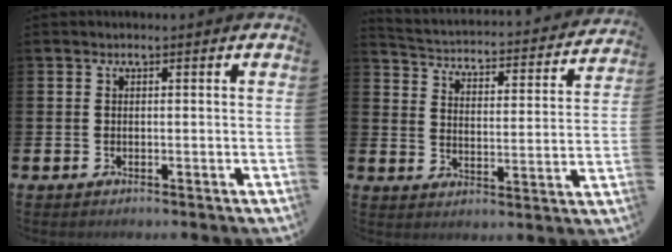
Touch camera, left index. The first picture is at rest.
{"total": 3.1, "force": [2.9, 0.8, 0.7], "torque": [-0.035, -0.037, 0.037]}